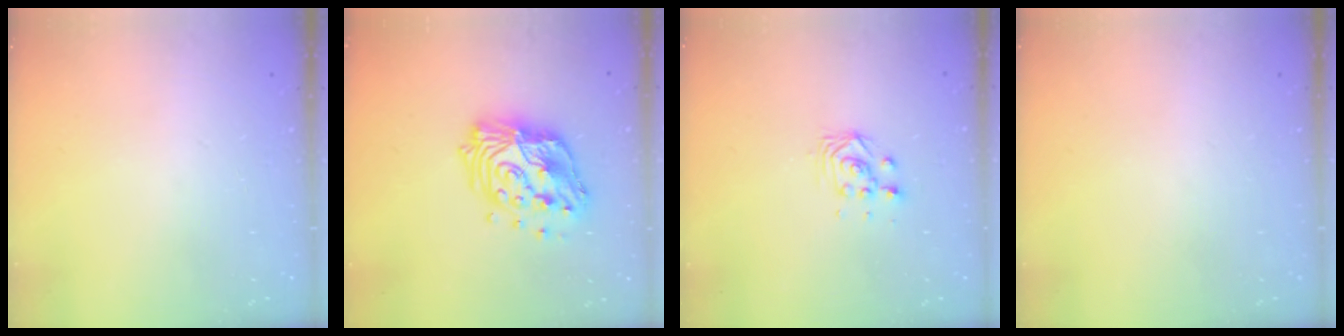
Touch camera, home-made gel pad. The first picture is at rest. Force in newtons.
{"total": 15.9, "press": 15.9, "slide": 1.1}
{"total": 3.0, "press": 3.0, "slide": 0.2}
{"total": 0.0}